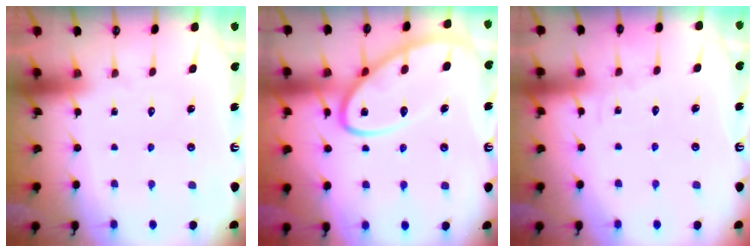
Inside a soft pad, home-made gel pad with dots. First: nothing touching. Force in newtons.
{"total": 12.6, "press": 12.5, "slide": 1.1}
{"total": 4.7, "press": 4.7, "slide": 0.5}